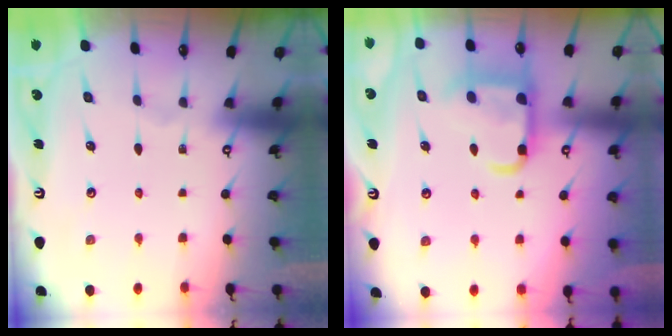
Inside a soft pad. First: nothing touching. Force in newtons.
{"total": 13.4, "press": 13.3, "slide": 1.4}